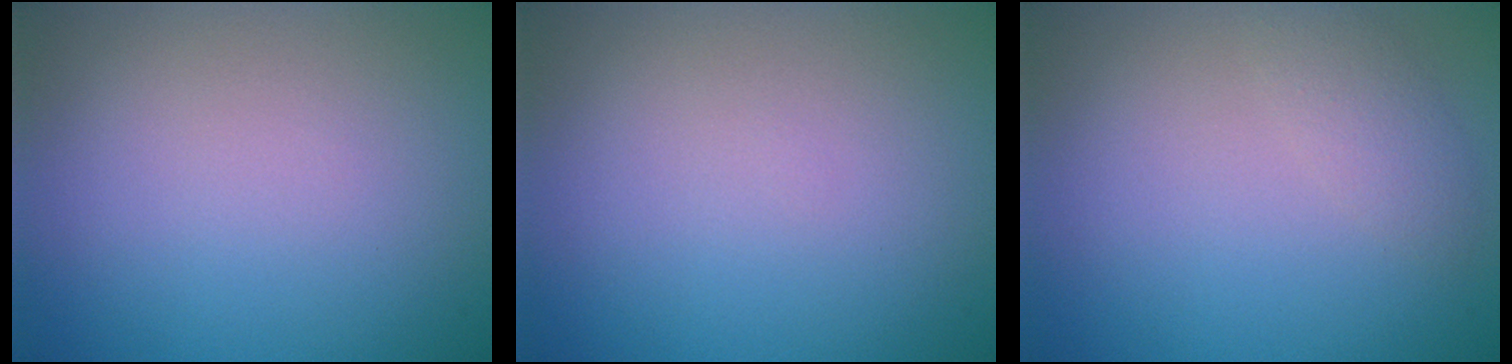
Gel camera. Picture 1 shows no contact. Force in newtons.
{"total": 0.0}
{"total": 1.5, "press": 1.5, "slide": 0.1}